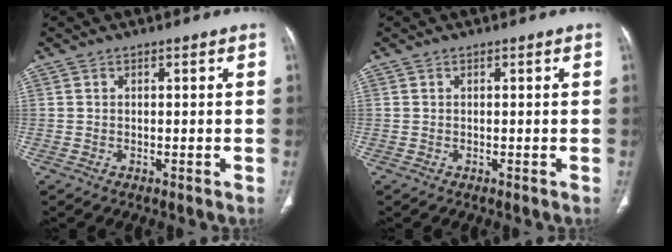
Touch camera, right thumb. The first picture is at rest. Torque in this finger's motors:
{"motor_torque": [0.00, 0.00, 0.06, 0.06, 0.00]}